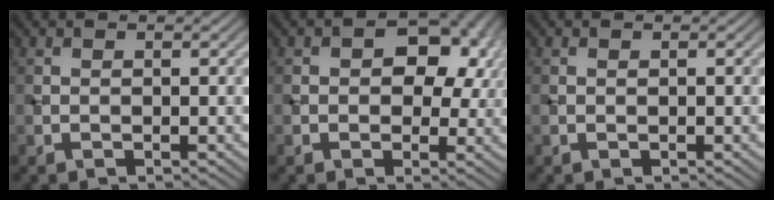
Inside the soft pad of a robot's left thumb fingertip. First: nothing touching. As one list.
[{"total": 8.3, "force": [1.7, 5.6, 6.0], "torque": [-0.067, 0.003, 0.016]}, {"total": 0.0}]